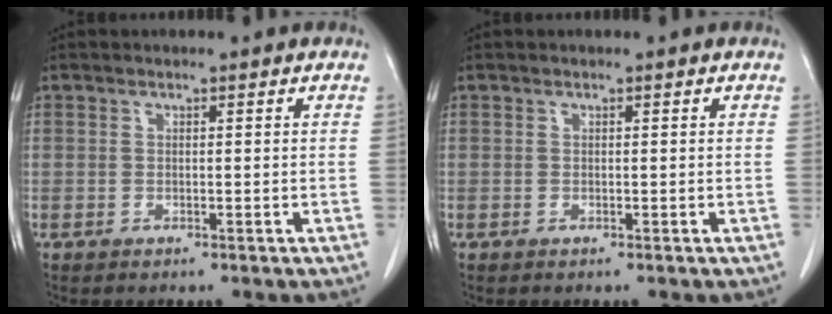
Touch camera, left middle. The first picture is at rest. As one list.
[{"total": 0.0}]